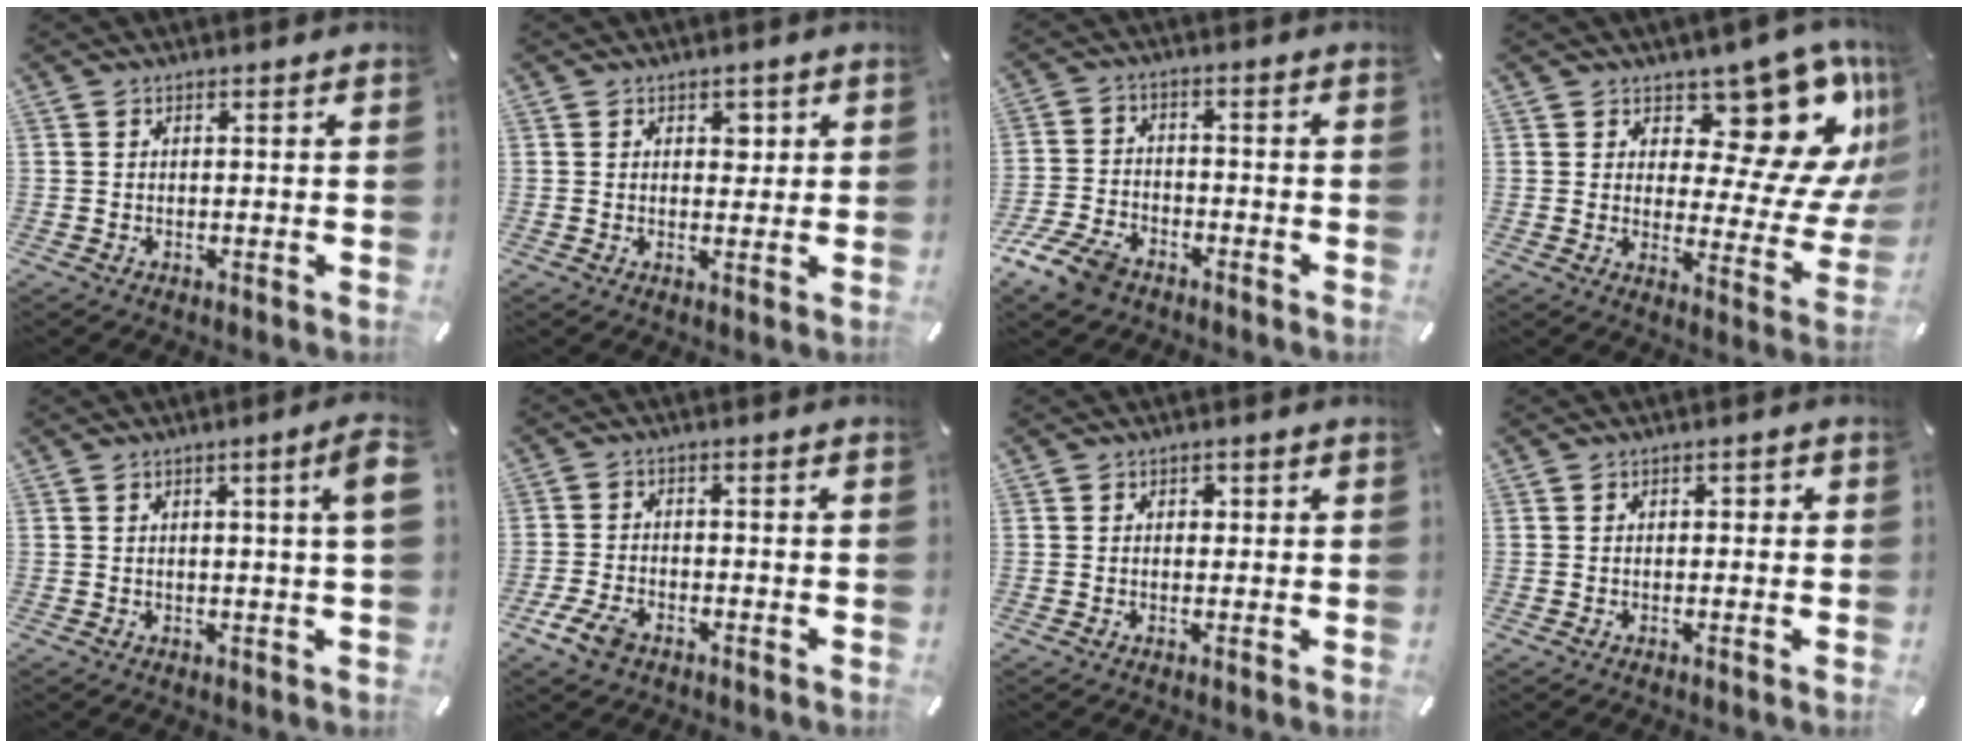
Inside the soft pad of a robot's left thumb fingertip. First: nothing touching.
{"total": 2.8, "force": [1.0, 2.1, 1.5], "torque": [-0.002, -0.007, 0.009]}
{"total": 8.3, "force": [-5.6, 4.7, 3.9], "torque": [-0.088, 0.025, -0.108]}
{"total": 16.8, "force": [10.4, 8.3, 10.4], "torque": [-0.113, -0.106, 0.170]}
{"total": 5.3, "force": [1.1, 0.4, 5.2], "torque": [-0.080, -0.009, 0.014]}
{"total": 5.6, "force": [-3.3, 3.1, 3.2], "torque": [-0.082, 0.010, -0.066]}
{"total": 1.2, "force": [0.1, 1.1, 0.5], "torque": [-0.003, 0.002, -0.003]}
{"total": 1.1, "force": [-0.5, 0.7, 0.6], "torque": [-0.013, 0.006, -0.013]}